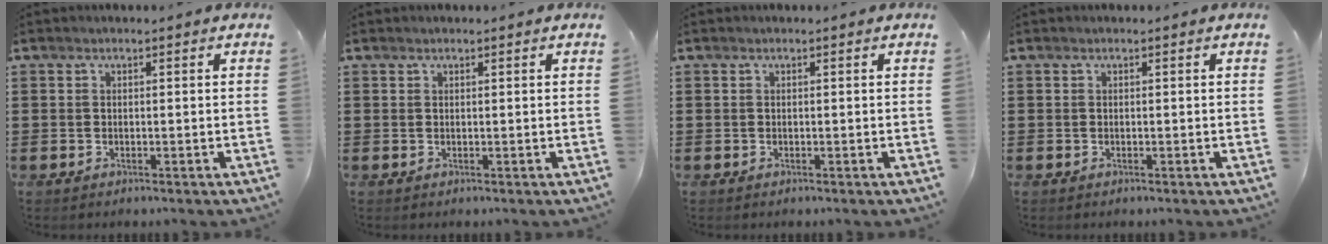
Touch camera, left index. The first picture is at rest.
{"total": 0.0}
{"total": 0.0}
{"total": 0.0}